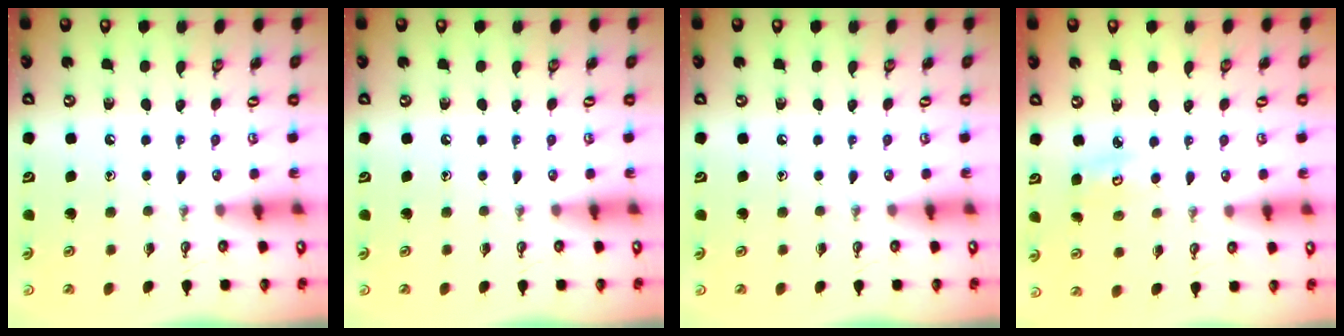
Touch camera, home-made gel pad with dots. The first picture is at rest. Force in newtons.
{"total": 0.0}
{"total": 0.0}
{"total": 4.6, "press": 4.6, "slide": 0.2}